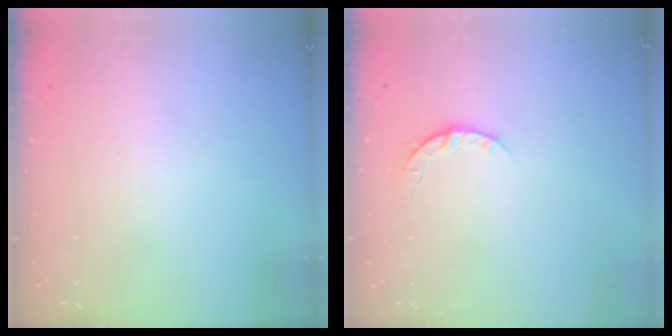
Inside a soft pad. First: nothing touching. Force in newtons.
{"total": 3.2, "press": 3.2, "slide": 0.5}